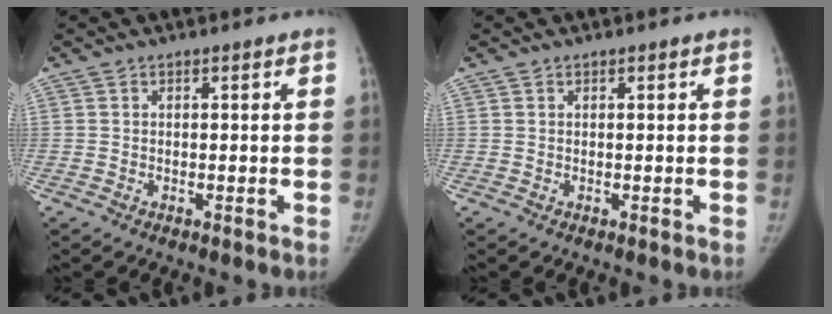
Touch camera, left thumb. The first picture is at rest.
{"total": 0.0}